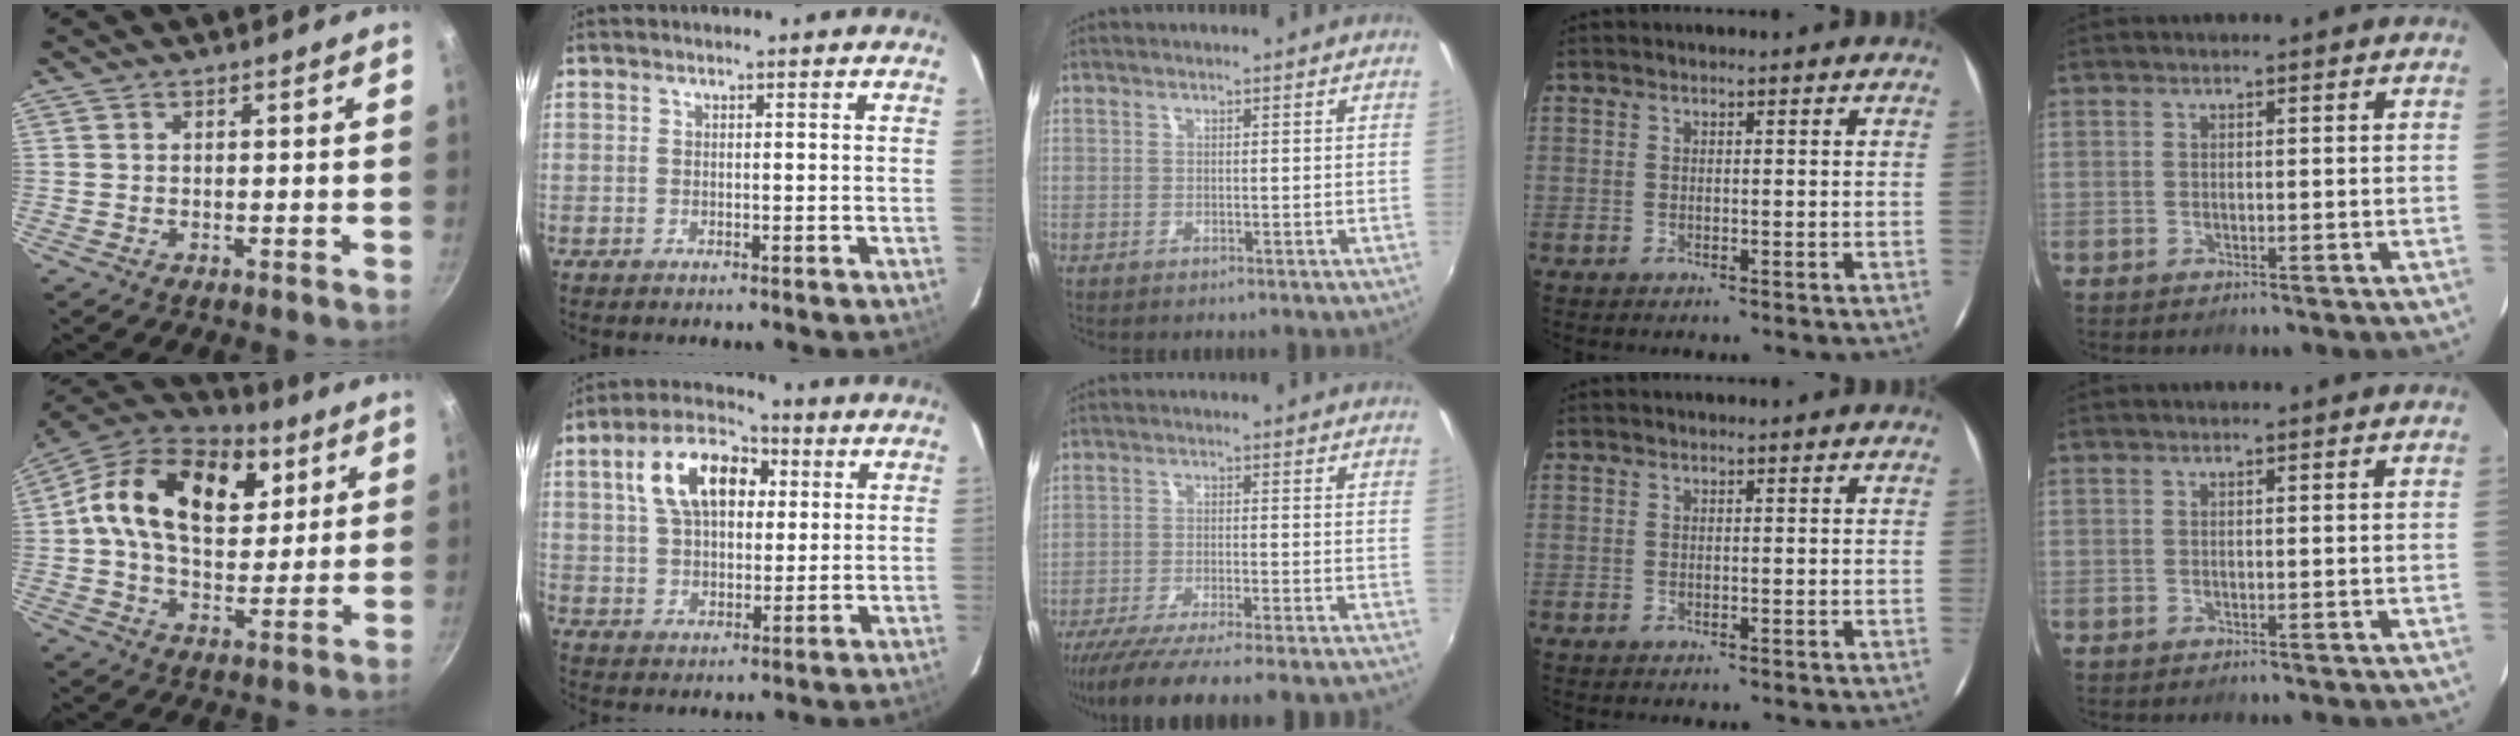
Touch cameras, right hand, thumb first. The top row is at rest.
{"thumb": {"total": 22.5, "force": [7.2, 14.4, 15.7], "torque": [-0.238, -0.005, 0.107]}, "index": {"total": 14.0, "force": [4.5, 8.3, 10.3], "torque": [-0.192, 0.038, 0.074]}, "middle": {"total": 20.2, "force": [-18.2, 0.4, 8.8], "torque": [-0.160, -0.042, -0.269]}}